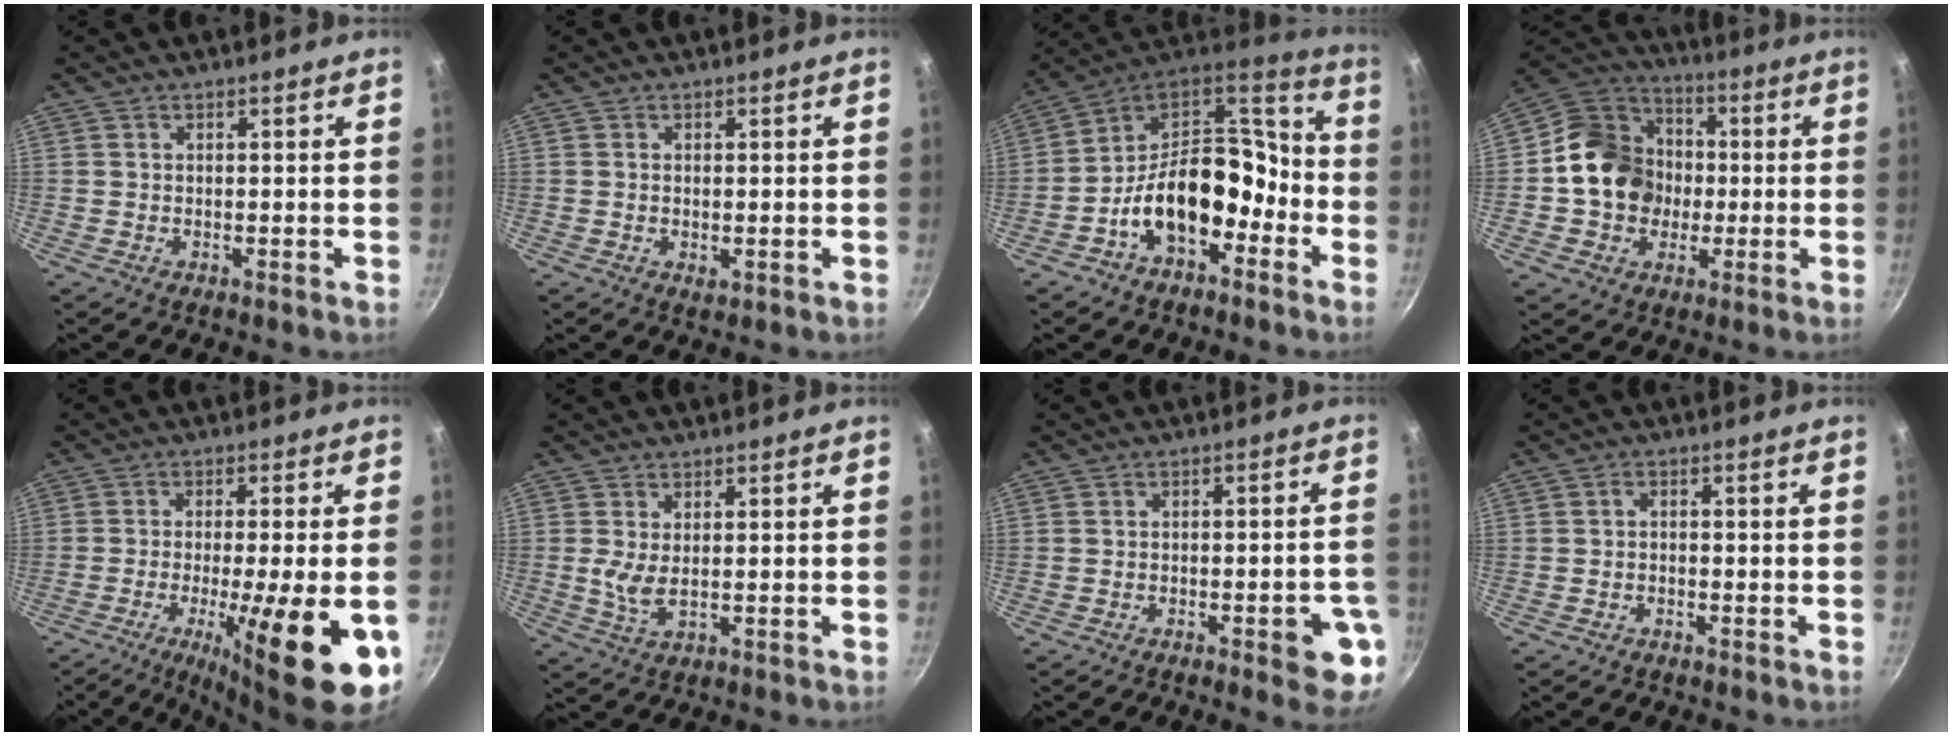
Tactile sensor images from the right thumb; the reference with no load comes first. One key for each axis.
{"total": 1.2, "fx": -0.1, "fy": 0.7, "fz": 1.0, "tx": -0.016, "ty": -0.003, "tz": -0.002}
{"total": 17.8, "fx": -6.7, "fy": 11.2, "fz": 12.2, "tx": -0.154, "ty": 0.081, "tz": -0.127}
{"total": 15.7, "fx": -0.5, "fy": 13.5, "fz": 7.9, "tx": -0.105, "ty": 0.033, "tz": -0.019}
{"total": 16.8, "fx": -5.9, "fy": 3.0, "fz": 15.4, "tx": -0.225, "ty": -0.002, "tz": -0.085}
{"total": 4.0, "fx": 0.5, "fy": 1.5, "fz": 3.6, "tx": -0.077, "ty": -0.012, "tz": 0.016}
{"total": 8.8, "fx": -3.5, "fy": 2.6, "fz": 7.6, "tx": -0.070, "ty": 0.019, "tz": -0.038}
{"total": 1.2, "fx": -0.9, "fy": 0.5, "fz": 0.6, "tx": -0.013, "ty": 0.010, "tz": -0.019}